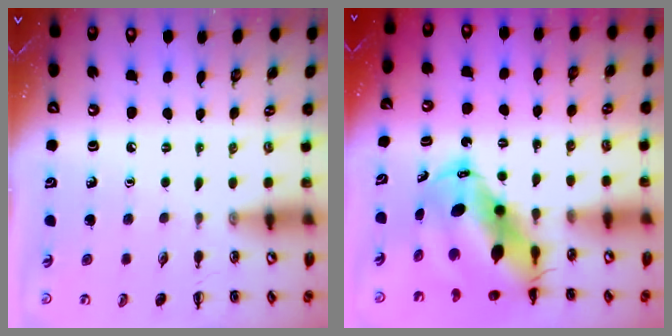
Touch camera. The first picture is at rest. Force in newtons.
{"total": 13.3, "press": 12.8, "slide": 3.6}